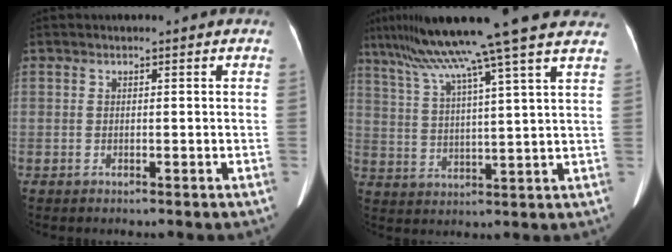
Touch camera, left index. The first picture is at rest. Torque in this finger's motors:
{"motor_torque": [0.93, -1.21, 0.28, 0.21]}